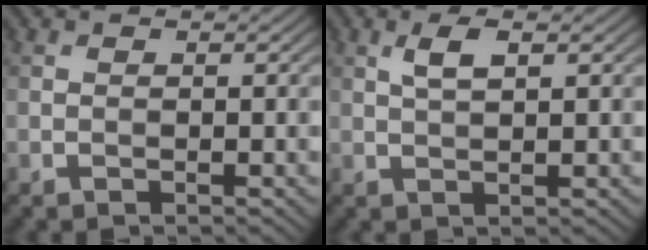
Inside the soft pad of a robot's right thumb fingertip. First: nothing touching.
{"total": 2.6, "force": [1.1, 0.7, 2.2], "torque": [-0.047, 0.004, 0.022]}